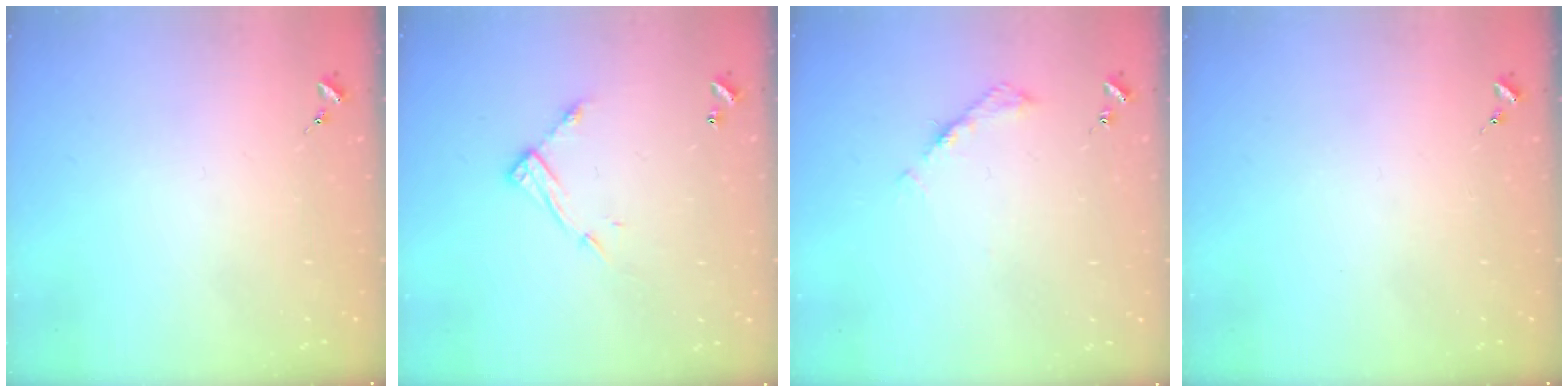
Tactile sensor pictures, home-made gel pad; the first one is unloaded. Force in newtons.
{"total": 10.0, "press": 9.9, "slide": 0.5}
{"total": 5.3, "press": 5.3, "slide": 0.5}
{"total": 0.0}